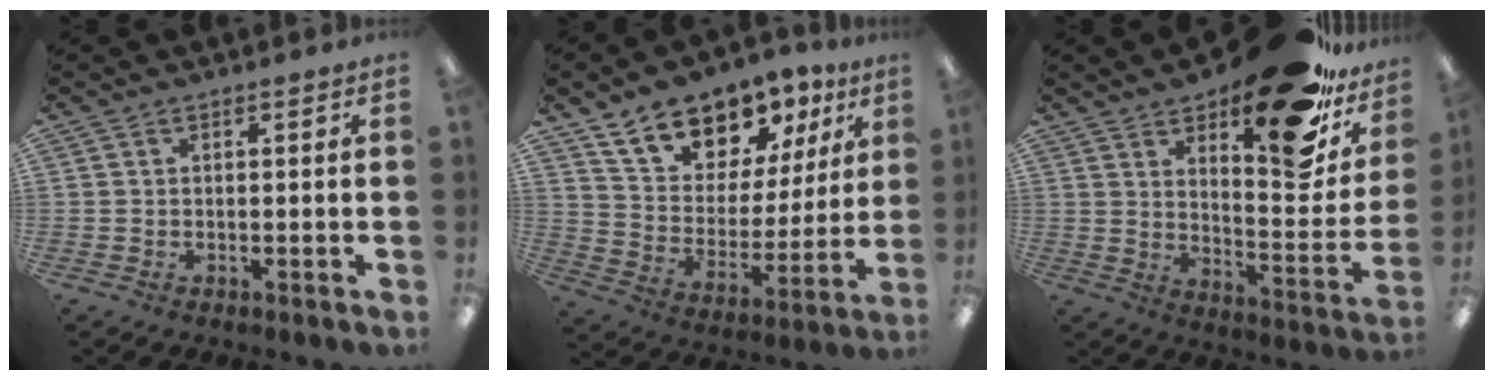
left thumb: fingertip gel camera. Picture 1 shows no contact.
{"total": 14.9, "force": [11.5, 8.3, 4.5], "torque": [-0.091, -0.075, 0.213]}
{"total": 22.6, "force": [15.5, 8.3, 14.3], "torque": [-0.179, -0.101, 0.250]}